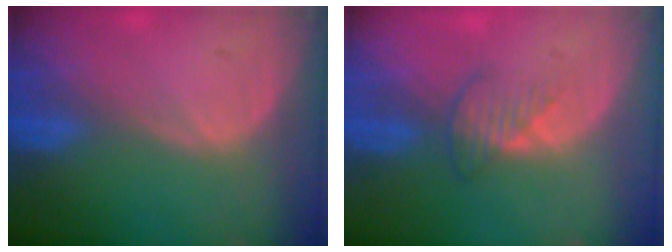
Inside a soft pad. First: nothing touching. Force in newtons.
{"total": 3.0, "press": 2.8, "slide": 1.1}